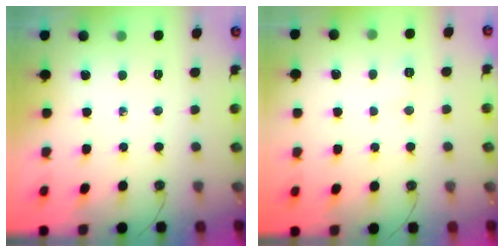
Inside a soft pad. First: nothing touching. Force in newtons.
{"total": 5.5, "press": 5.4, "slide": 0.6}